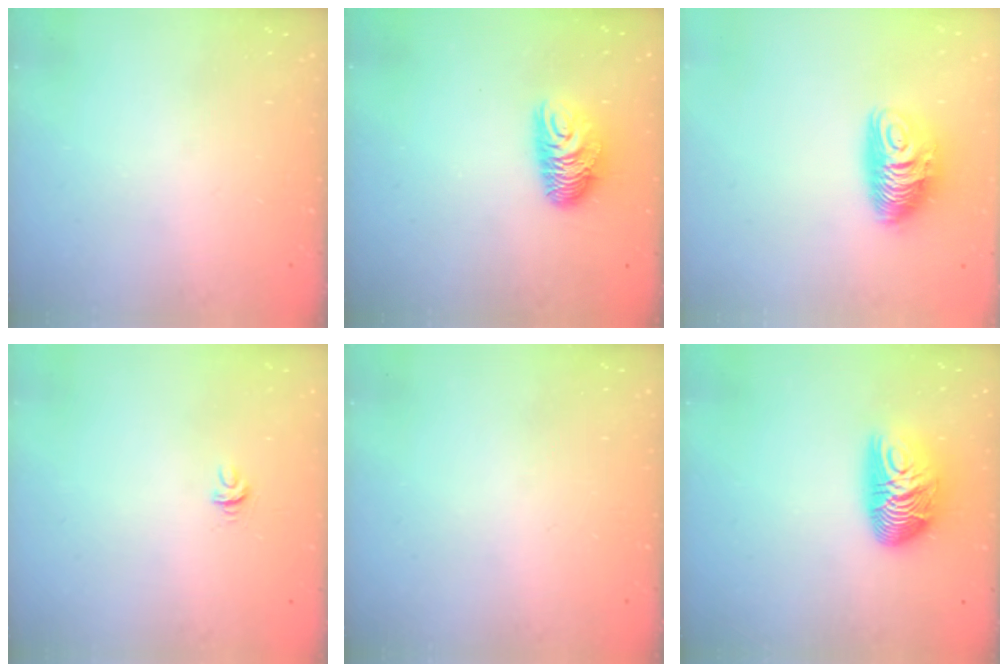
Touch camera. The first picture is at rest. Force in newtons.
{"total": 9.2, "press": 9.2, "slide": 0.7}
{"total": 11.0, "press": 11.0, "slide": 0.8}
{"total": 4.0, "press": 3.9, "slide": 0.4}
{"total": 0.0}
{"total": 12.4, "press": 12.4, "slide": 1.0}